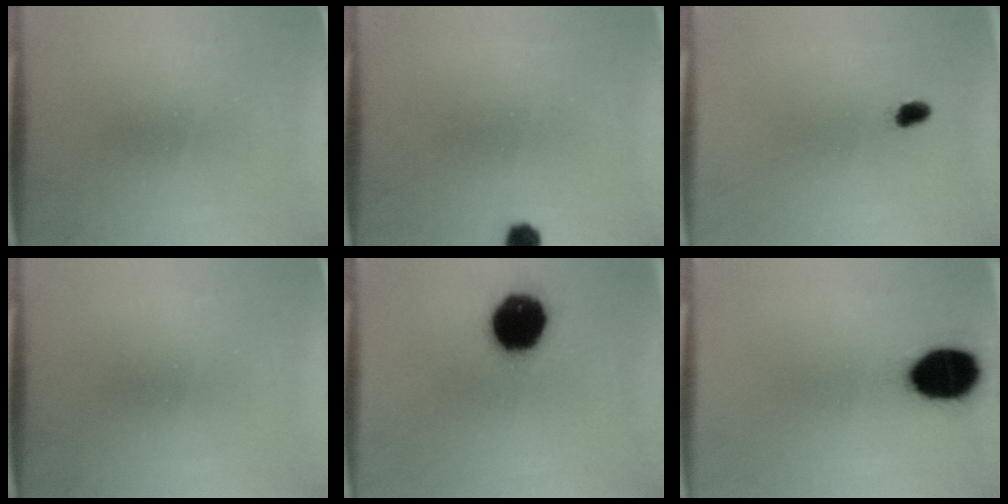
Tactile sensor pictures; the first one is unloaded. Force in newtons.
{"total": 2.4}
{"total": 1.8}
{"total": 0.0}
{"total": 16.9}
{"total": 13.5}